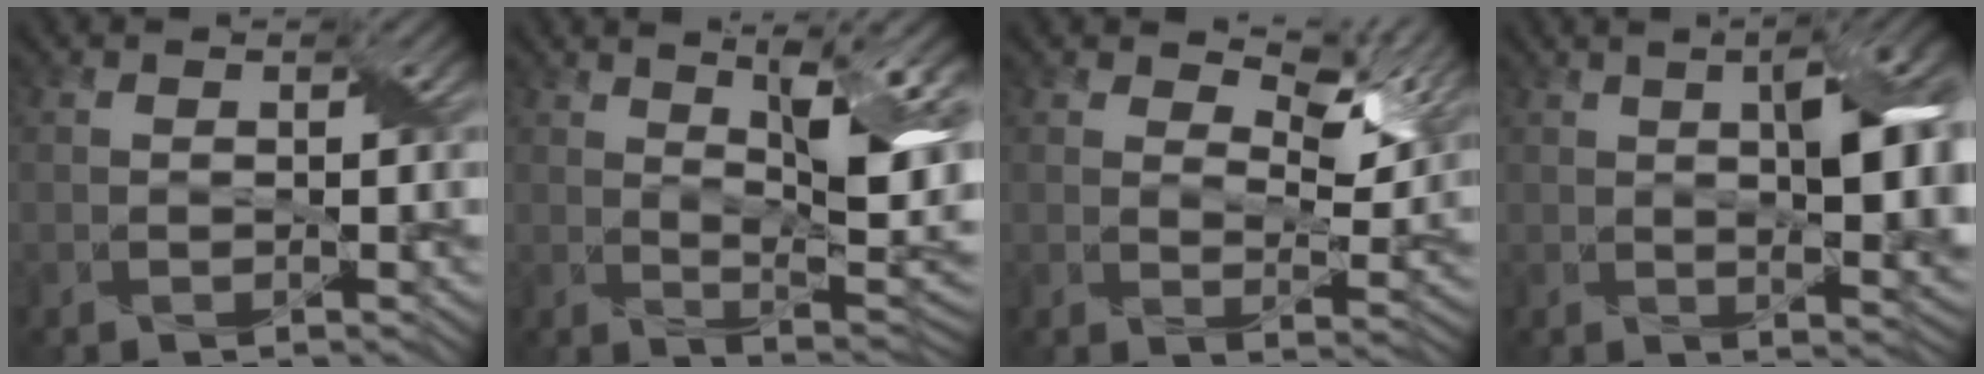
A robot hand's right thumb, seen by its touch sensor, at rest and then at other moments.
{"total": 13.1, "force": [4.2, 4.2, 11.7], "torque": [-0.188, 0.015, 0.061]}
{"total": 8.2, "force": [4.8, 3.7, 5.5], "torque": [-0.091, -0.002, 0.076]}
{"total": 11.1, "force": [2.1, 3.9, 10.2], "torque": [-0.130, 0.021, 0.021]}